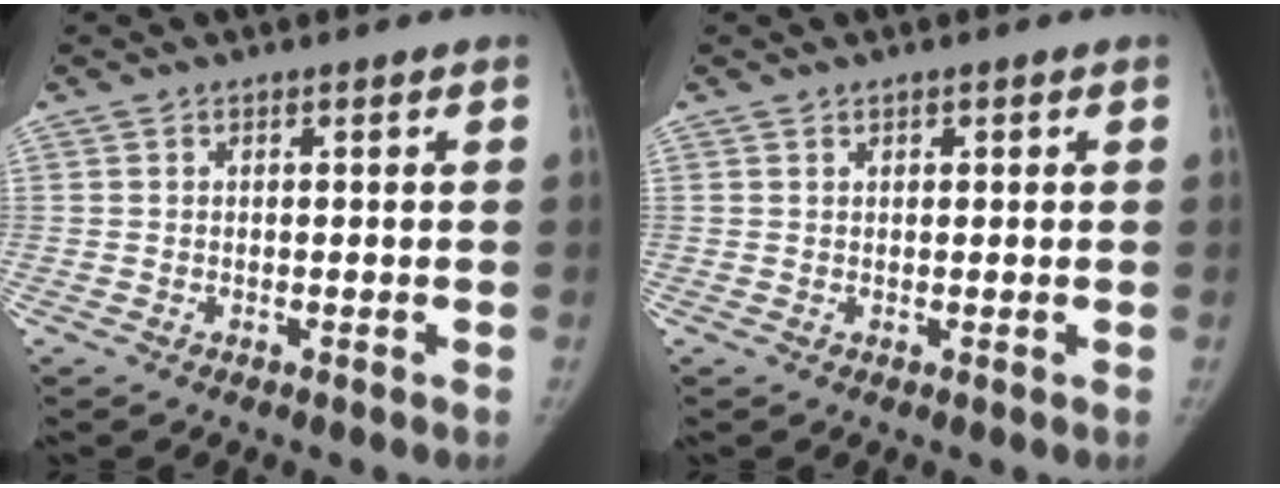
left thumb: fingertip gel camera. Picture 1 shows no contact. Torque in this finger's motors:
{"motor_torque": [-0.26, -0.15, -0.40, 0.25, 0.02]}